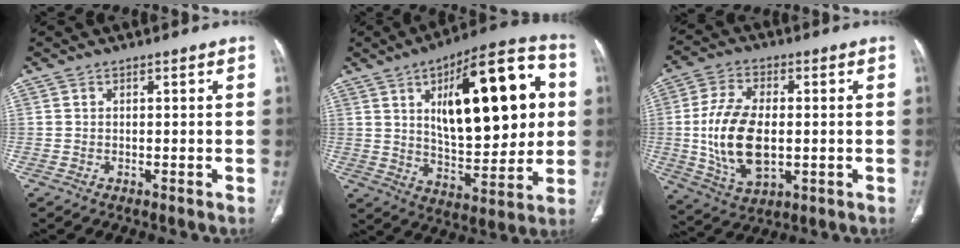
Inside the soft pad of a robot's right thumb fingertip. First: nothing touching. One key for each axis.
{"total": 26.2, "fx": 6.1, "fy": 10.7, "fz": 23.1, "tx": -0.306, "ty": -0.005, "tz": 0.090}
{"total": 15.3, "fx": -0.7, "fy": 8.6, "fz": 12.6, "tx": -0.245, "ty": -0.003, "tz": -0.004}